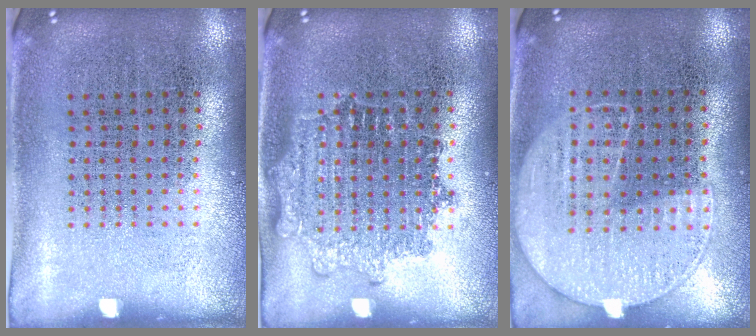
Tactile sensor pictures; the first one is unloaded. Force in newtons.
{"total": 1.1, "press": 1.1, "slide": 0.1}
{"total": 1.1, "press": 1.0, "slide": 0.6}